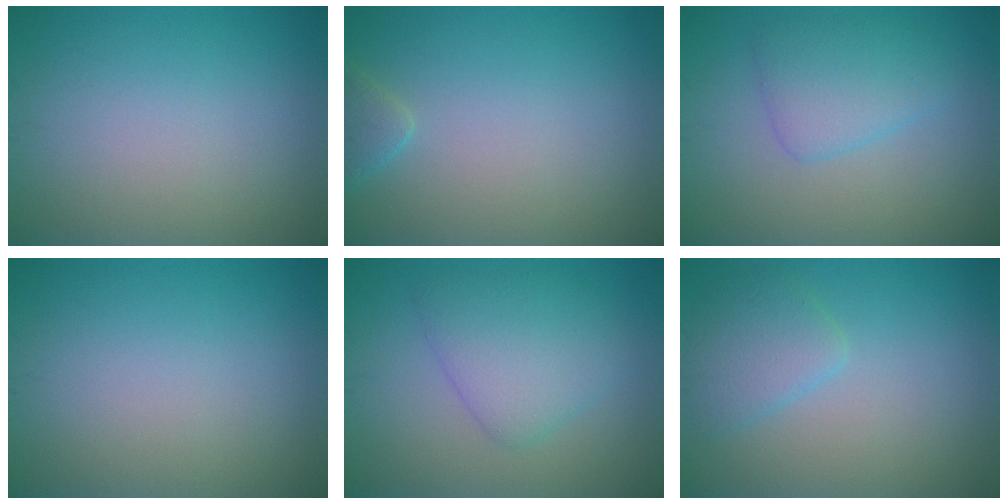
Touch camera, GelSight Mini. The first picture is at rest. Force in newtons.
{"total": 1.5, "press": 1.5, "slide": 0.1}
{"total": 3.3, "press": 3.3, "slide": 0.1}
{"total": 0.0}
{"total": 4.2, "press": 4.2, "slide": 0.1}
{"total": 2.6, "press": 2.6, "slide": 0.2}